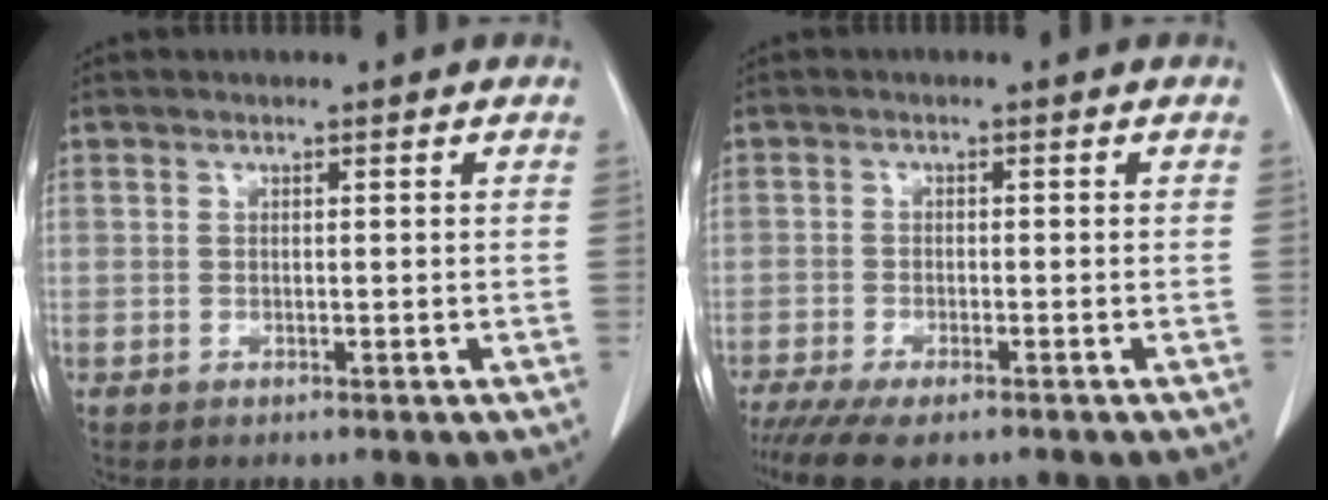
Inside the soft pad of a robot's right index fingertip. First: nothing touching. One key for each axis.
{"total": 6.7, "fx": -5.3, "fy": 1.8, "fz": 3.8, "tx": -0.055, "ty": -0.012, "tz": -0.086}